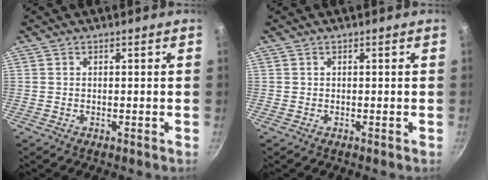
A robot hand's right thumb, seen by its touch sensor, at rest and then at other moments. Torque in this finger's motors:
{"motor_torque": [-0.25, 0.37, -0.22, 0.03, 0.03]}